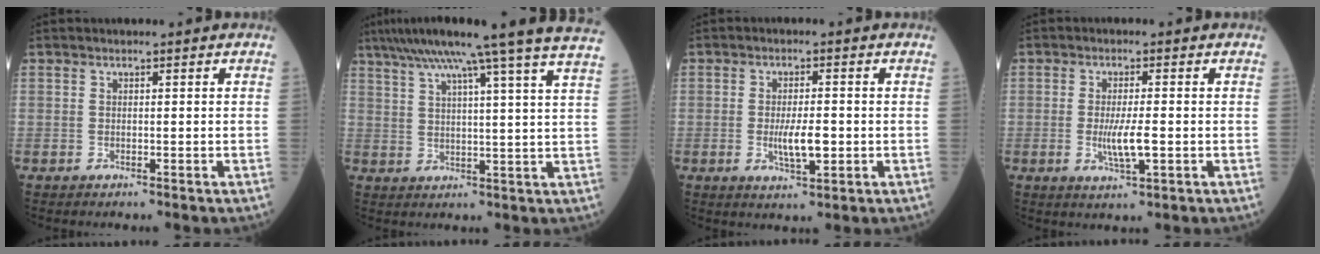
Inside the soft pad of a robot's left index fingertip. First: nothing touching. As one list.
[{"total": 22.3, "force": [18.2, -2.6, 12.5], "torque": [-0.212, -0.028, 0.234]}, {"total": 4.6, "force": [-0.8, 1.3, 4.4], "torque": [-0.082, -0.005, -0.013]}, {"total": 4.3, "force": [-0.8, 0.5, 4.2], "torque": [-0.085, -0.009, -0.014]}]